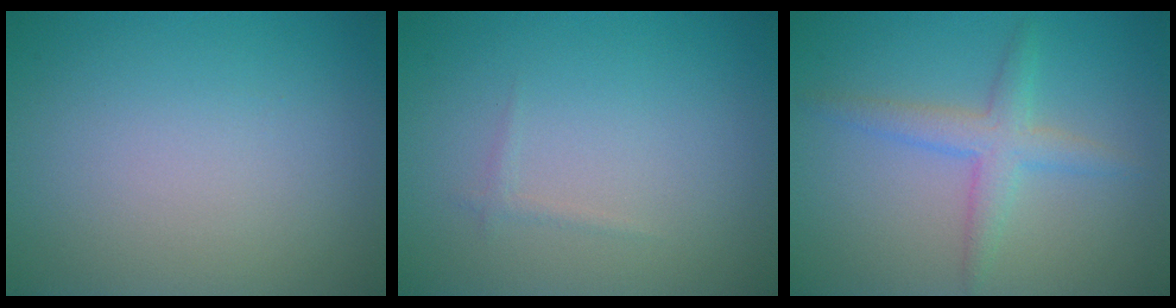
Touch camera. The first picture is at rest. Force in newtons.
{"total": 0.6, "press": 0.6, "slide": 0.0}
{"total": 2.9, "press": 2.9, "slide": 0.0}